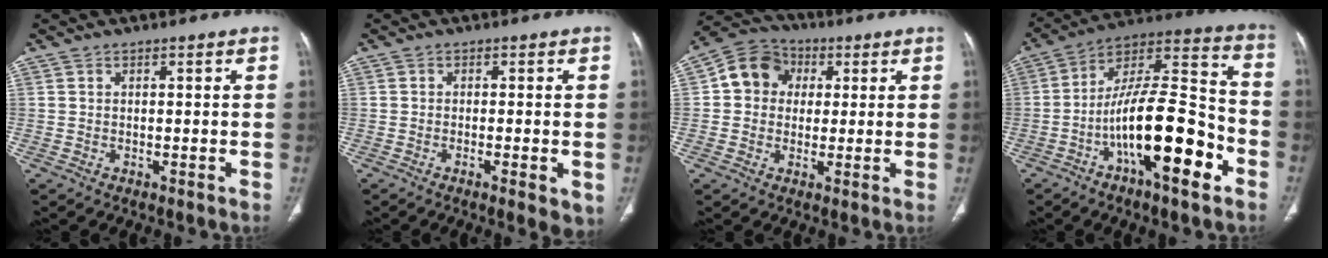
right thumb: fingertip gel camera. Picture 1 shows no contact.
{"total": 4.6, "force": [-1.5, 1.1, 4.2], "torque": [-0.064, -0.009, -0.024]}
{"total": 9.6, "force": [1.7, 8.4, 4.2], "torque": [-0.051, 0.015, 0.015]}
{"total": 21.1, "force": [-8.2, 6.7, 18.2], "torque": [-0.301, 0.065, -0.134]}